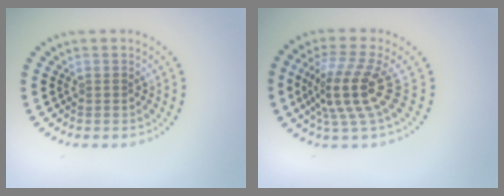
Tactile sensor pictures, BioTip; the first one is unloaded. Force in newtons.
{"total": 4.6, "press": 3.6, "slide": 3.0}